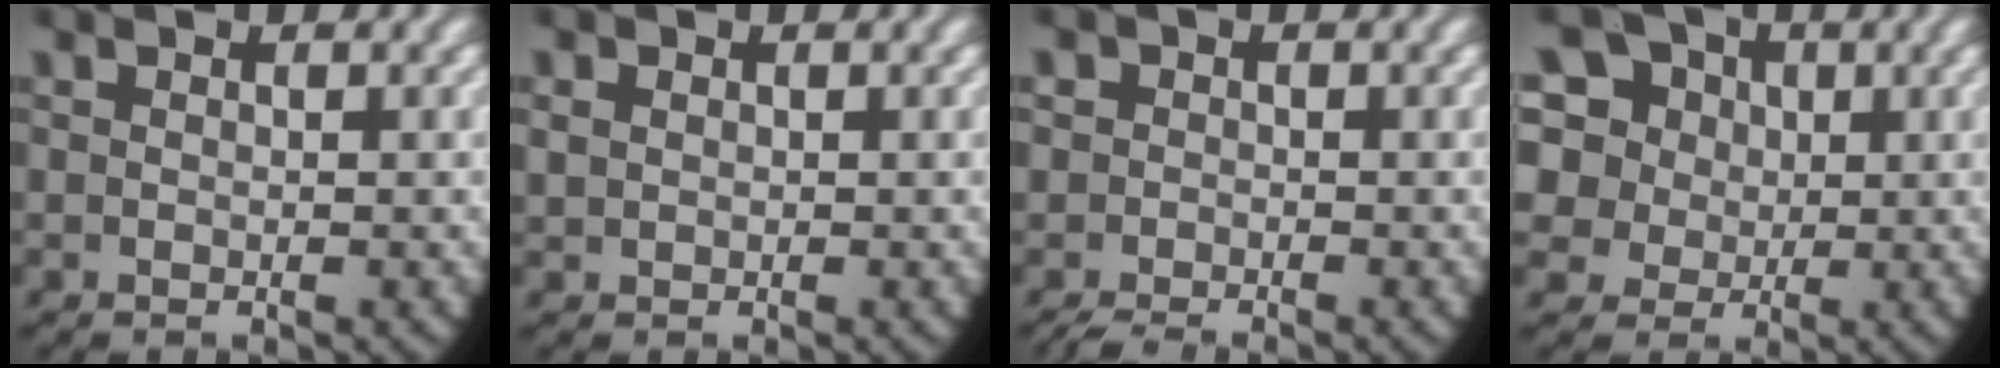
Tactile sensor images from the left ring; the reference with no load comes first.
{"total": 1.1, "force": [0.3, 1.0, 0.4], "torque": [-0.020, -0.009, 0.016]}
{"total": 2.1, "force": [-1.3, 1.6, 0.4], "torque": [-0.010, -0.008, -0.024]}
{"total": 12.3, "force": [2.2, 11.0, 5.0], "torque": [-0.145, -0.021, 0.030]}